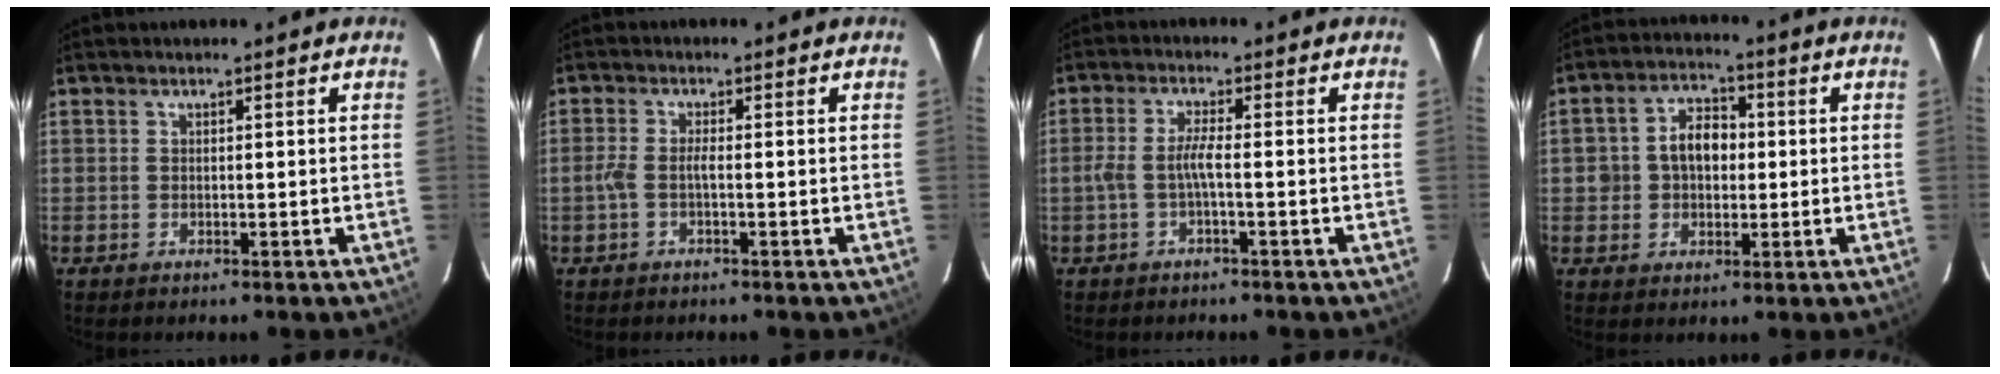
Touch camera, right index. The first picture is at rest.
{"total": 2.3, "force": [-1.0, 0.2, 2.0], "torque": [-0.045, 0.003, -0.021]}
{"total": 3.2, "force": [-1.3, -0.1, 2.9], "torque": [-0.068, 0.005, -0.024]}
{"total": 7.0, "force": [0.1, 5.4, 4.4], "torque": [-0.079, 0.025, 0.009]}